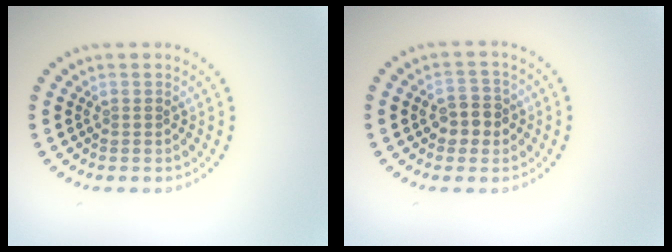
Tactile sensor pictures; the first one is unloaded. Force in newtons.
{"total": 2.8, "press": 2.8, "slide": 0.4}